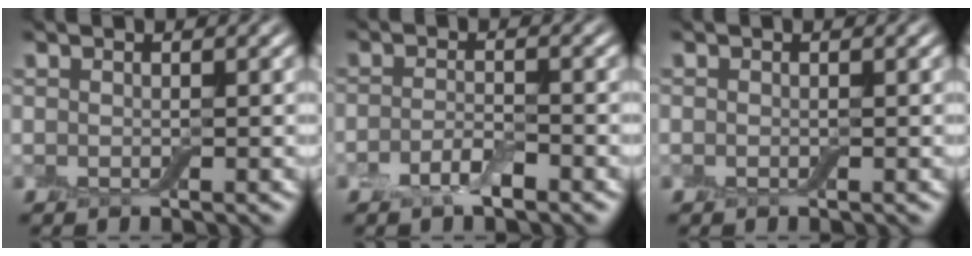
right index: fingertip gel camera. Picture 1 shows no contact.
{"total": 2.5, "force": [-1.4, 0.9, 1.8], "torque": [-0.040, 0.001, -0.032]}
{"total": 0.0}